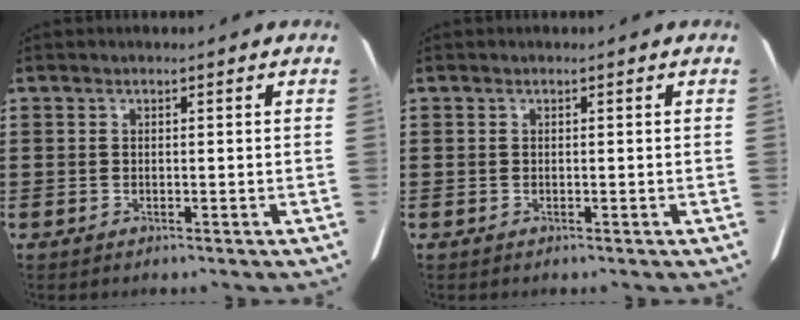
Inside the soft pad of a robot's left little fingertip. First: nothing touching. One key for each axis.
{"total": 0.0}